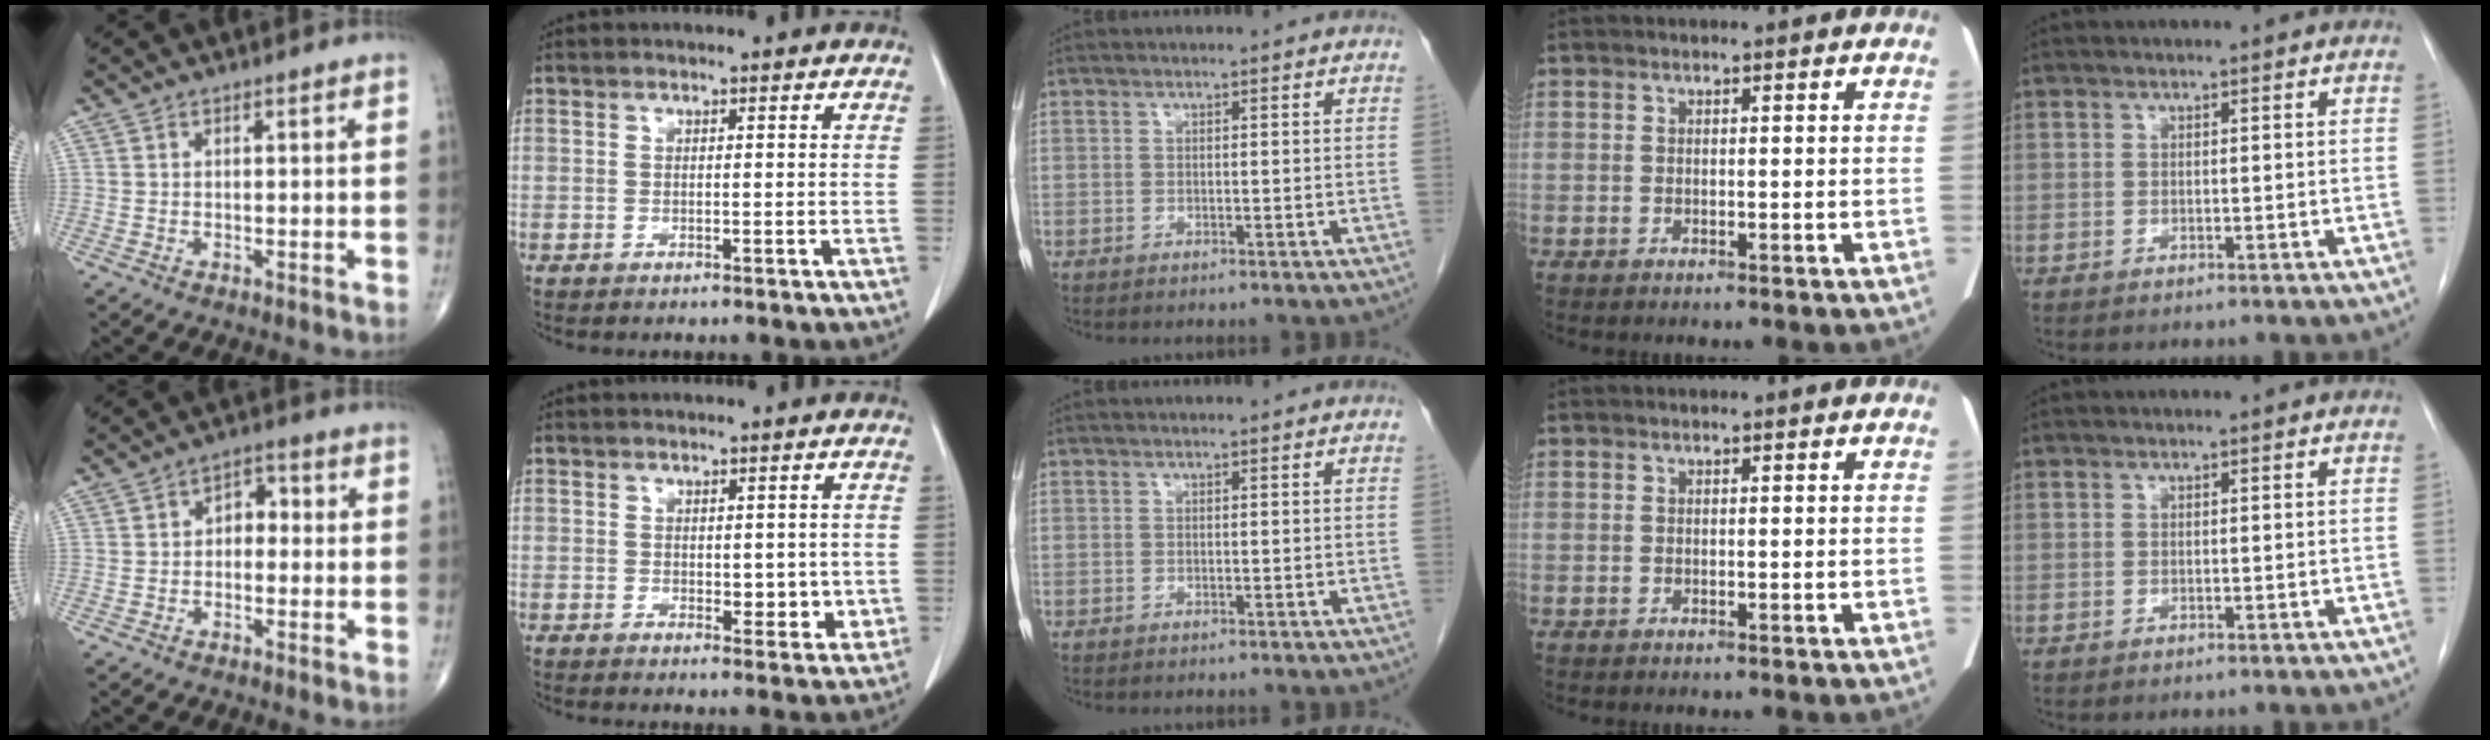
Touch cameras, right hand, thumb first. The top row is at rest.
{"thumb": {"total": 4.0, "force": [-0.3, 2.9, 2.8], "torque": [-0.020, 0.018, -0.018]}, "index": {"total": 4.2, "force": [0.1, 2.3, 3.5], "torque": [-0.035, -0.009, 0.007]}}